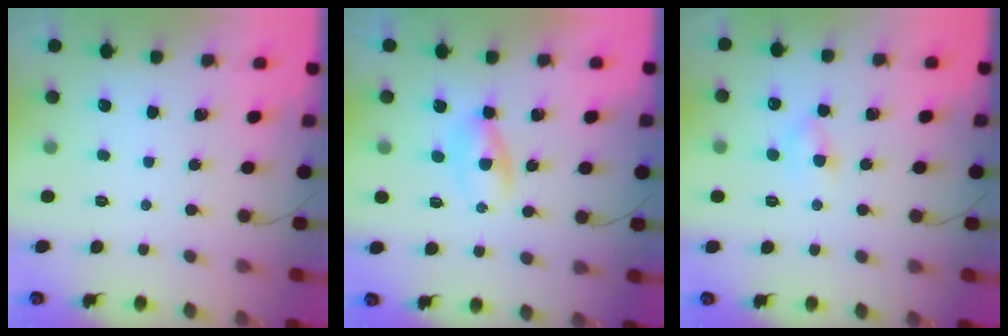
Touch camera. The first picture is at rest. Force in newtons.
{"total": 2.8, "press": 2.5, "slide": 1.3}
{"total": 4.0, "press": 3.7, "slide": 1.5}